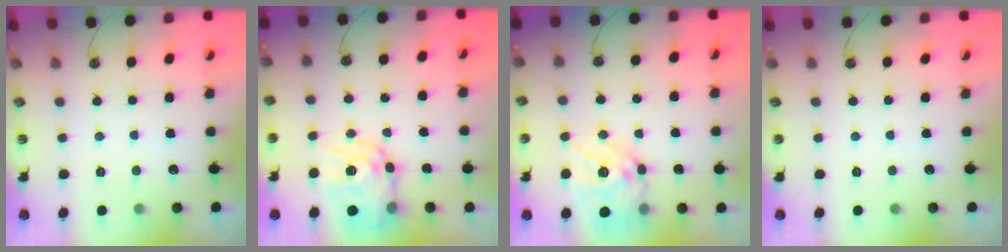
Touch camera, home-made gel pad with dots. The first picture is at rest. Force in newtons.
{"total": 14.5, "press": 14.4, "slide": 1.5}
{"total": 17.1, "press": 17.0, "slide": 1.7}
{"total": 0.0}